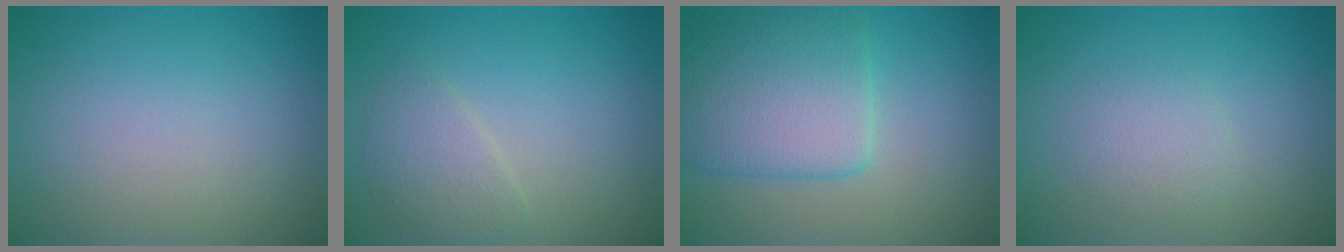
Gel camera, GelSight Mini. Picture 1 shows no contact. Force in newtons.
{"total": 2.2, "press": 2.2, "slide": 0.1}
{"total": 5.7, "press": 5.7, "slide": 0.2}
{"total": 1.5, "press": 1.5, "slide": 0.0}